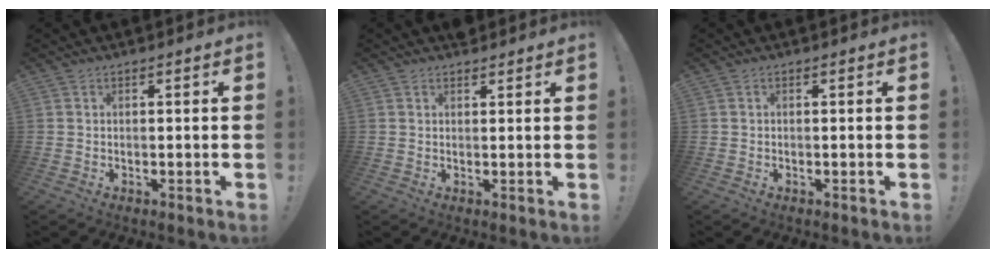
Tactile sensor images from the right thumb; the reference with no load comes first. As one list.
[{"total": 1.9, "force": [1.5, 1.1, 0.4], "torque": [0.006, -0.007, 0.027]}, {"total": 0.0}]